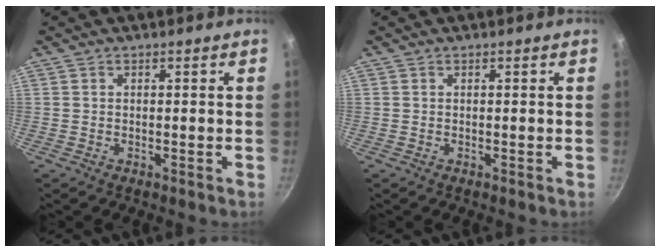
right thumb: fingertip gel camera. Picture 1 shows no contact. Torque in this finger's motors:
{"motor_torque": [0.00, 0.00, 0.00, 0.00, 0.00]}